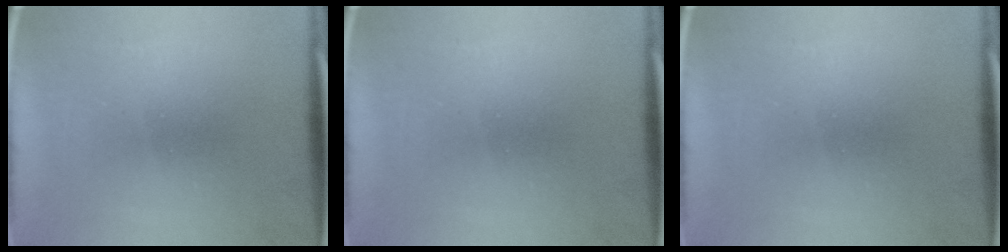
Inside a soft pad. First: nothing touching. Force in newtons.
{"total": 0.0}
{"total": 0.0}